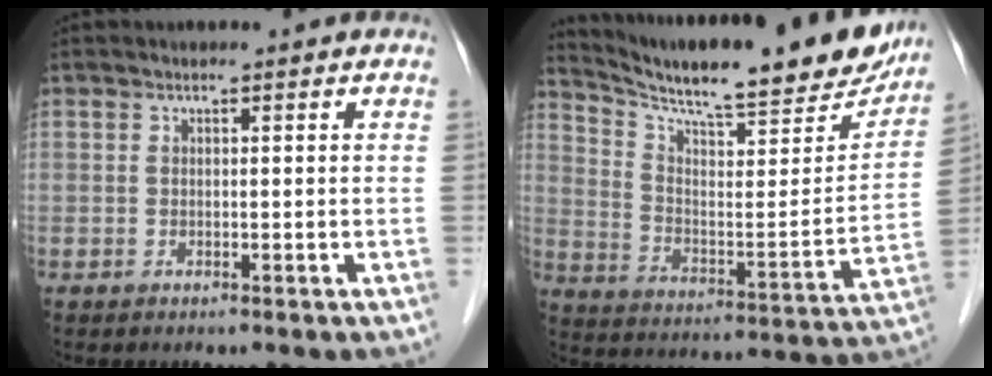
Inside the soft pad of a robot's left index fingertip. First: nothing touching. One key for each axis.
{"total": 23.8, "fx": 21.0, "fy": 3.3, "fz": 10.8, "tx": -0.175, "ty": -0.043, "tz": 0.298}